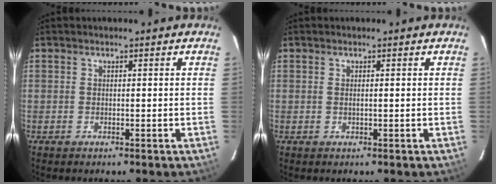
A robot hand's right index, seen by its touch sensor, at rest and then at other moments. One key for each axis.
{"total": 0.6, "fx": 0.1, "fy": 0.0, "fz": 0.6, "tx": -0.014, "ty": 0.001, "tz": 0.001}